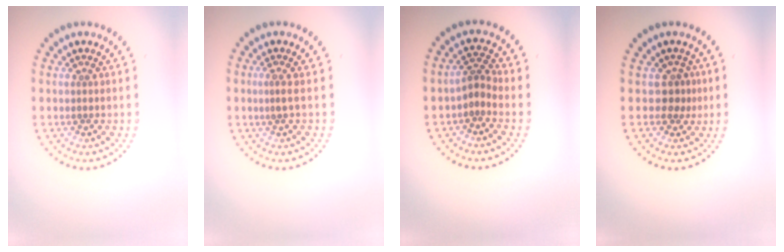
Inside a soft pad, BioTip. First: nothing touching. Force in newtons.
{"total": 1.0, "press": 0.4, "slide": 0.9}
{"total": 2.0, "press": 1.2, "slide": 1.5}
{"total": 1.8, "press": 1.3, "slide": 1.3}